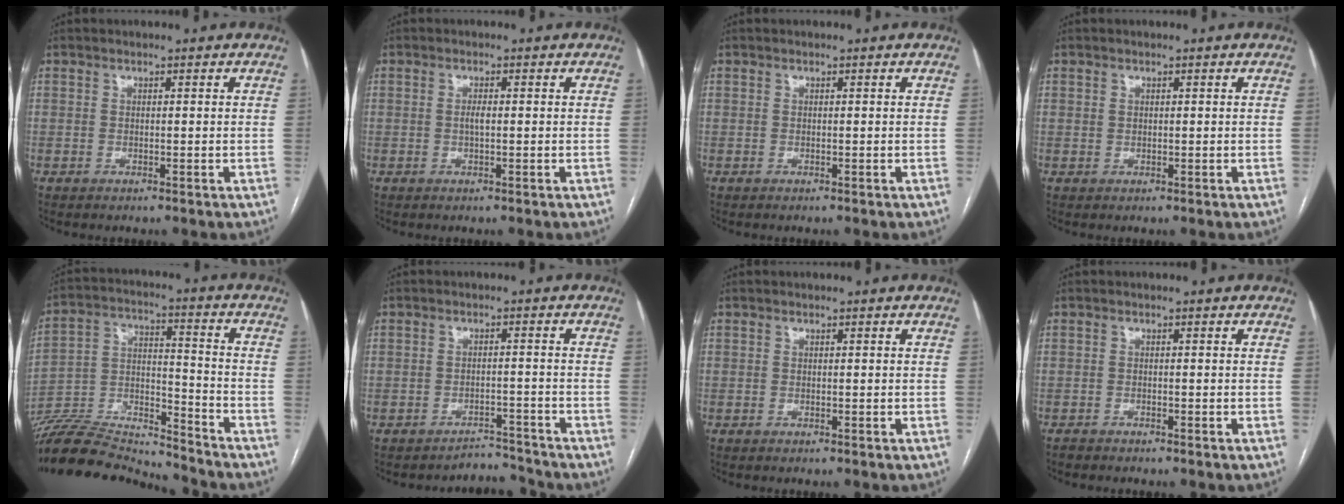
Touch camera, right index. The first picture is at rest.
{"total": 1.4, "force": [-0.1, 0.3, 1.3], "torque": [-0.028, 0.001, -0.001]}
{"total": 0.0}
{"total": 0.5, "force": [0.2, 0.5, 0.2], "torque": [0.000, 0.001, 0.002]}
{"total": 17.6, "force": [-17.1, 0.8, 4.2], "torque": [-0.080, 0.024, -0.301]}
{"total": 3.6, "force": [-3.3, 0.0, -1.4], "torque": [0.031, 0.008, -0.046]}
{"total": 0.0}
{"total": 1.0, "force": [-0.9, 0.1, 0.2], "torque": [-0.007, -0.001, -0.017]}